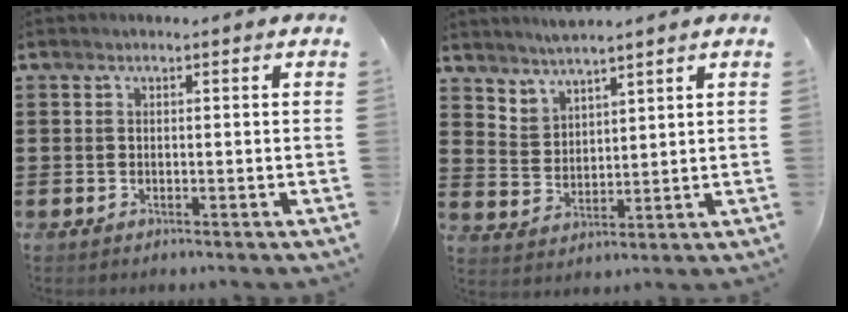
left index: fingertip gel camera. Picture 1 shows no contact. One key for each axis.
{"total": 3.9, "fx": 3.8, "fy": 0.6, "fz": -0.3, "tx": -0.006, "ty": -0.013, "tz": 0.073}